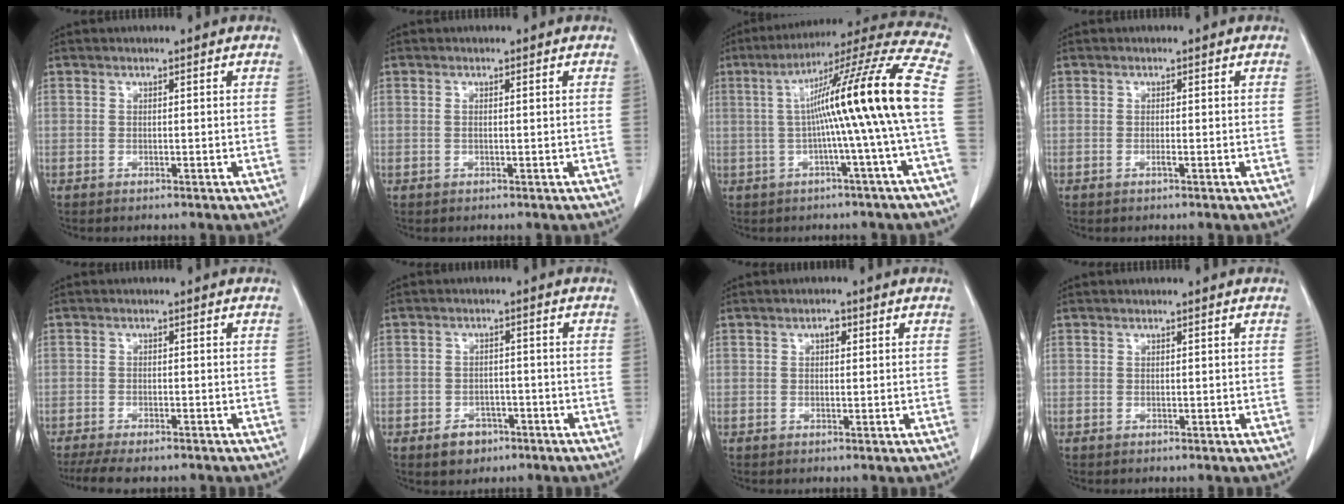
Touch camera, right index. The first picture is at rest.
{"total": 1.5, "force": [0.2, 0.5, 1.3], "torque": [-0.036, 0.007, 0.006]}
{"total": 18.6, "force": [0.1, -1.8, 18.5], "torque": [-0.270, 0.028, -0.009]}
{"total": 1.0, "force": [-0.4, 0.3, 0.9], "torque": [-0.021, 0.000, -0.006]}
{"total": 9.9, "force": [-7.7, 3.4, 5.2], "torque": [-0.087, -0.004, -0.114]}
{"total": 4.6, "force": [-2.6, 3.4, 1.8], "torque": [-0.024, 0.006, -0.031]}
{"total": 2.0, "force": [0.6, 1.1, 1.5], "torque": [-0.027, 0.006, 0.010]}
{"total": 0.0}